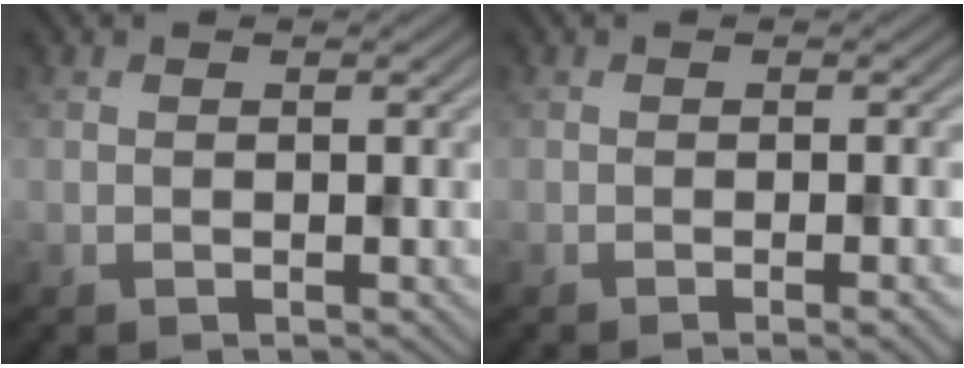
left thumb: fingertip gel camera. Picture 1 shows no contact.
{"total": 2.2, "force": [-0.8, 0.5, 2.0], "torque": [-0.022, 0.003, -0.016]}